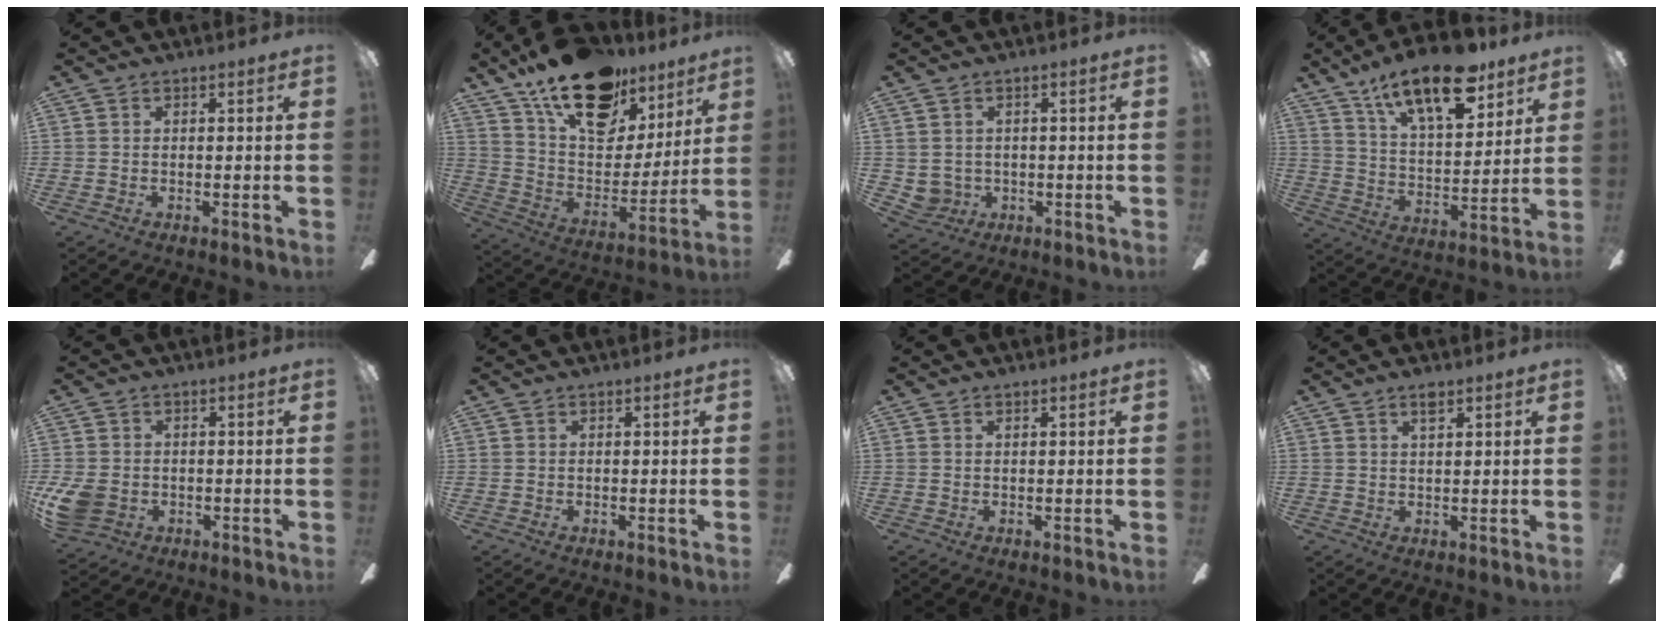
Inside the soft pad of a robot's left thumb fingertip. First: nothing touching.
{"total": 22.5, "force": [15.3, 11.5, 12.0], "torque": [-0.188, -0.088, 0.271]}
{"total": 3.5, "force": [0.7, 3.4, 0.5], "torque": [-0.027, 0.000, 0.013]}
{"total": 18.7, "force": [13.0, 7.3, 11.3], "torque": [-0.189, -0.068, 0.219]}
{"total": 7.9, "force": [-2.1, 6.2, 4.4], "torque": [-0.104, 0.009, -0.037]}
{"total": 0.0}
{"total": 0.7, "force": [0.5, 0.1, 0.5], "torque": [-0.011, 0.001, 0.008]}
{"total": 2.8, "force": [1.9, 1.0, 1.8], "torque": [-0.034, 0.000, 0.031]}